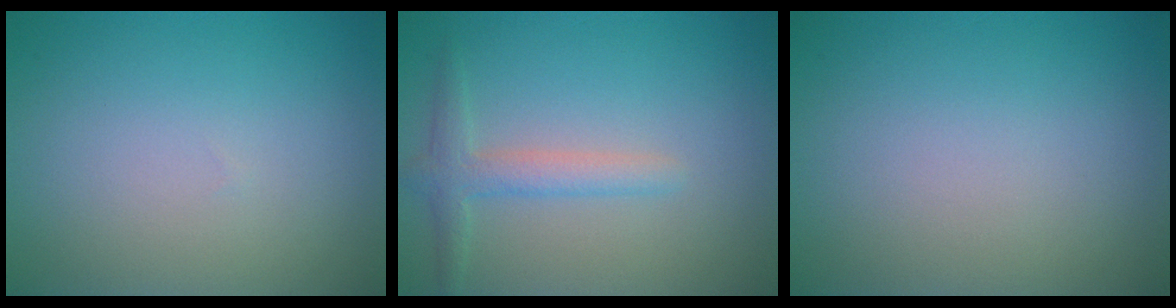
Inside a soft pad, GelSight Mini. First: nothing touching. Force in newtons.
{"total": 2.4, "press": 2.4, "slide": 0.1}
{"total": 0.0}